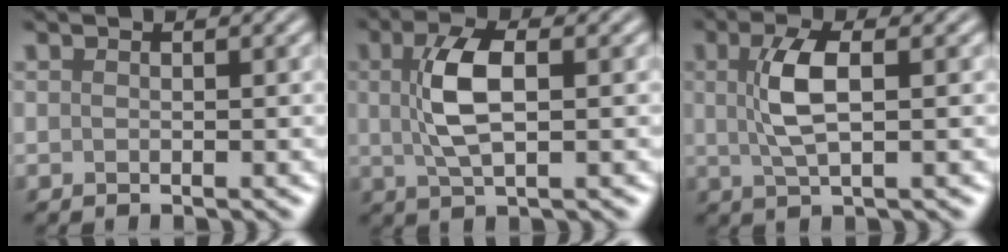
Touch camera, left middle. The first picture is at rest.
{"total": 4.7, "force": [0.7, 1.8, 4.3], "torque": [-0.095, 0.009, 0.011]}
{"total": 3.9, "force": [0.7, 1.2, 3.7], "torque": [-0.084, 0.006, 0.012]}